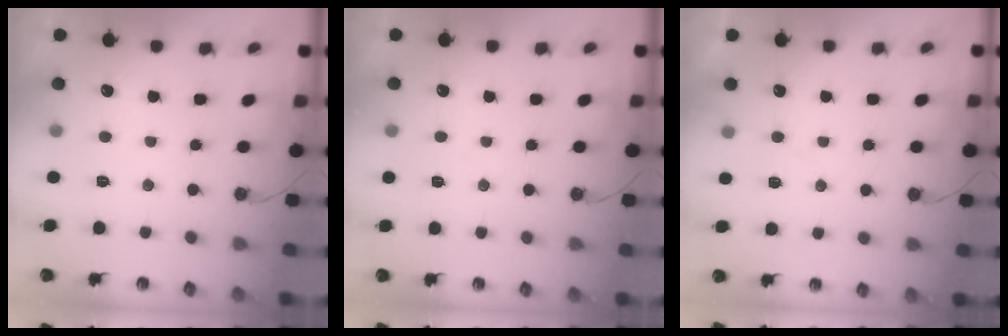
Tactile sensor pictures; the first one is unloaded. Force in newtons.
{"total": 3.1, "press": 3.0, "slide": 0.5}
{"total": 4.7, "press": 4.7, "slide": 0.7}